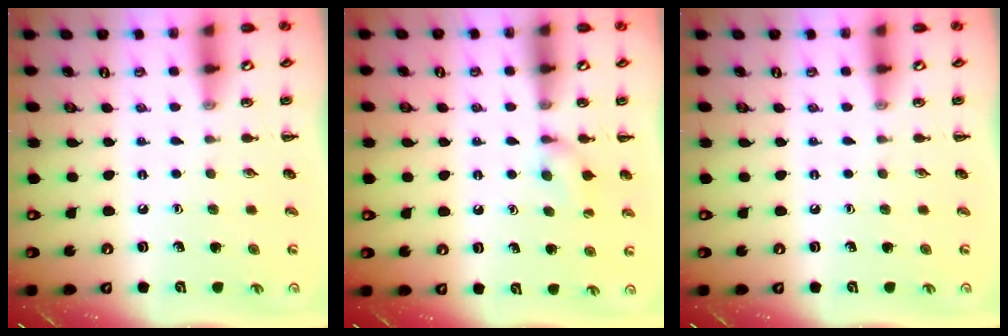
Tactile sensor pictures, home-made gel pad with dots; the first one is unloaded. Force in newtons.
{"total": 7.1, "press": 6.8, "slide": 2.0}
{"total": 0.0}